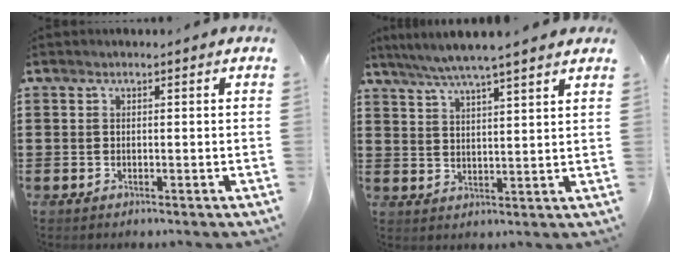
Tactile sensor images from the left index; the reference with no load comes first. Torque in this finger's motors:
{"motor_torque": [2.14, 0.00, 0.85, 0.21]}